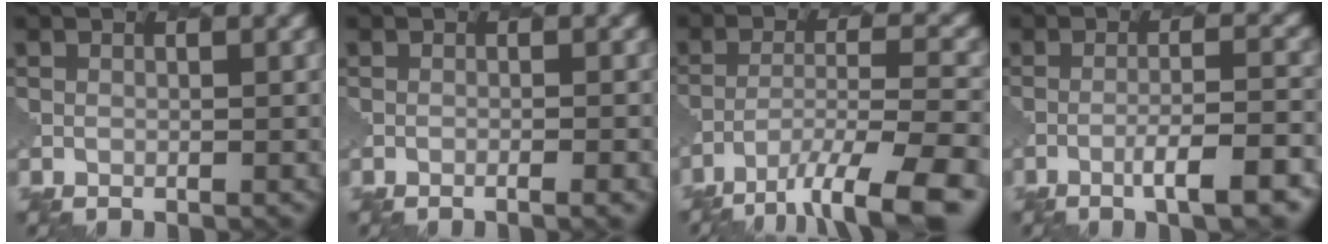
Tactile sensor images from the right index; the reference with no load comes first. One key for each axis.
{"total": 1.6, "fx": -0.8, "fy": 0.4, "fz": 1.4, "tx": -0.012, "ty": 0.000, "tz": -0.017}
{"total": 9.8, "fx": -7.0, "fy": 2.2, "fz": 6.5, "tx": -0.114, "ty": -0.006, "tz": -0.111}
{"total": 5.8, "fx": -3.1, "fy": 0.9, "fz": 4.8, "tx": -0.065, "ty": 0.006, "tz": -0.050}